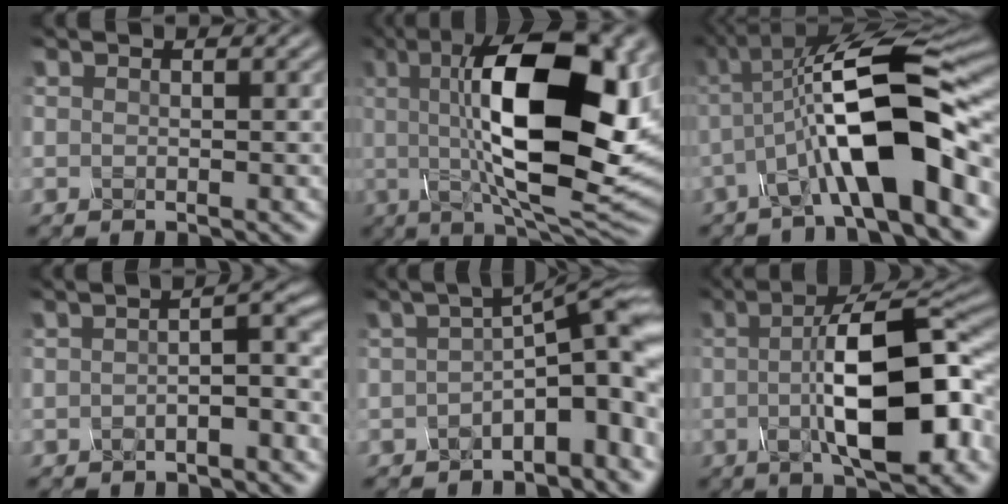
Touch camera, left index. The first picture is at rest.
{"total": 16.4, "force": [2.2, 5.7, 15.2], "torque": [-0.229, 0.005, 0.026]}
{"total": 11.8, "force": [-2.3, 3.2, 11.1], "torque": [-0.184, 0.016, -0.049]}
{"total": 2.6, "force": [-1.1, 0.5, 2.3], "torque": [-0.039, 0.008, -0.024]}
{"total": 8.5, "force": [-1.5, 2.9, 7.8], "torque": [-0.097, 0.015, -0.031]}
{"total": 12.2, "force": [-1.1, 3.8, 11.5], "torque": [-0.167, 0.005, -0.022]}